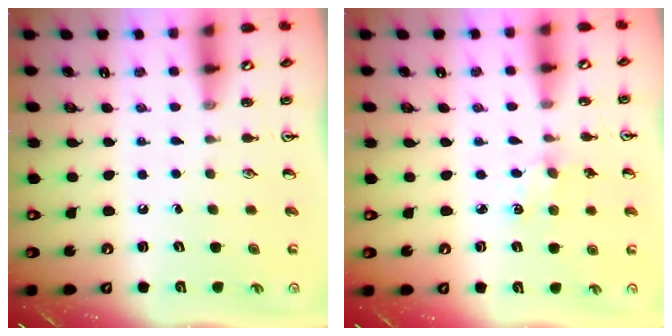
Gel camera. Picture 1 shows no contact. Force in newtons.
{"total": 3.5, "press": 3.4, "slide": 0.5}